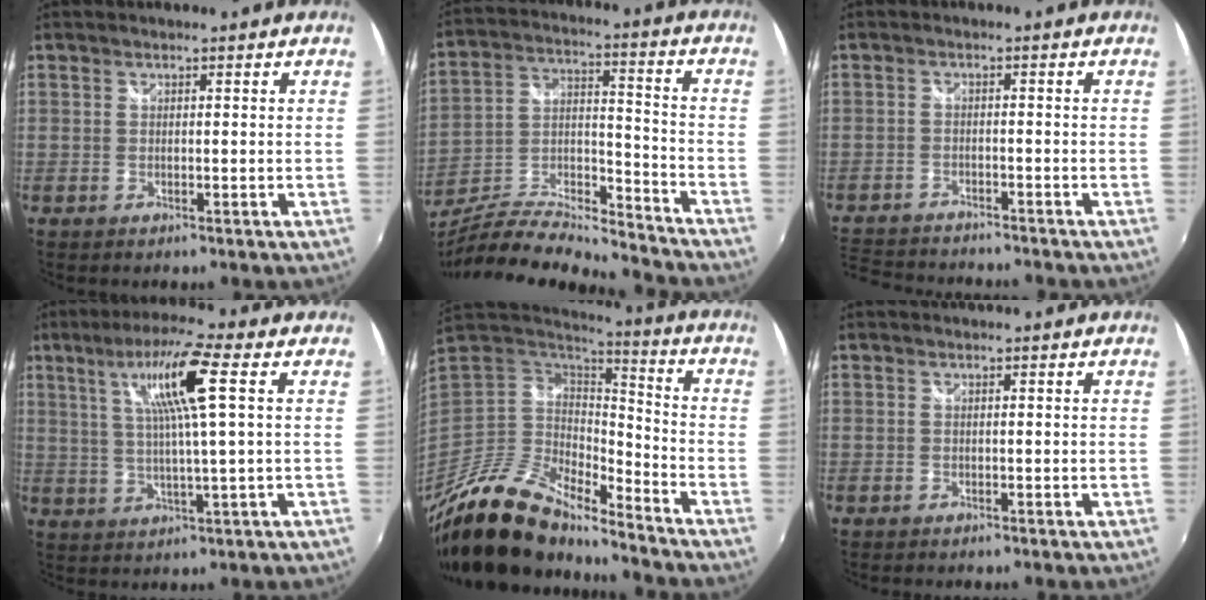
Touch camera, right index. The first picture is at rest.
{"total": 18.5, "force": [-15.9, 3.3, 8.9], "torque": [-0.176, -0.010, -0.273]}
{"total": 10.4, "force": [-9.6, 2.4, 3.3], "torque": [-0.096, -0.012, -0.161]}
{"total": 11.1, "force": [3.7, 0.1, 10.5], "torque": [-0.190, 0.009, 0.068]}
{"total": 22.2, "force": [-17.3, 6.5, 12.2], "torque": [-0.247, -0.040, -0.321]}
{"total": 0.0}